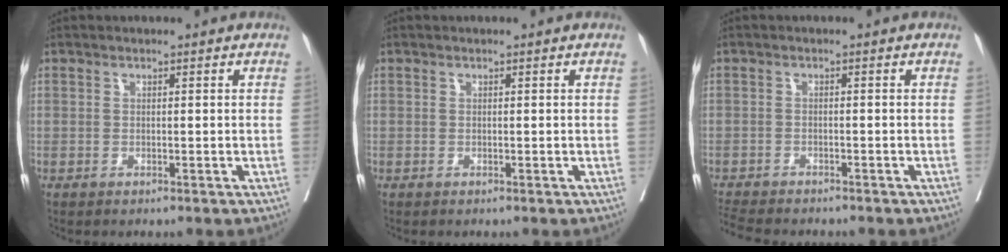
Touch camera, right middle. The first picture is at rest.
{"total": 0.0}
{"total": 7.1, "force": [-6.6, 1.1, 2.6], "torque": [-0.040, -0.010, -0.105]}